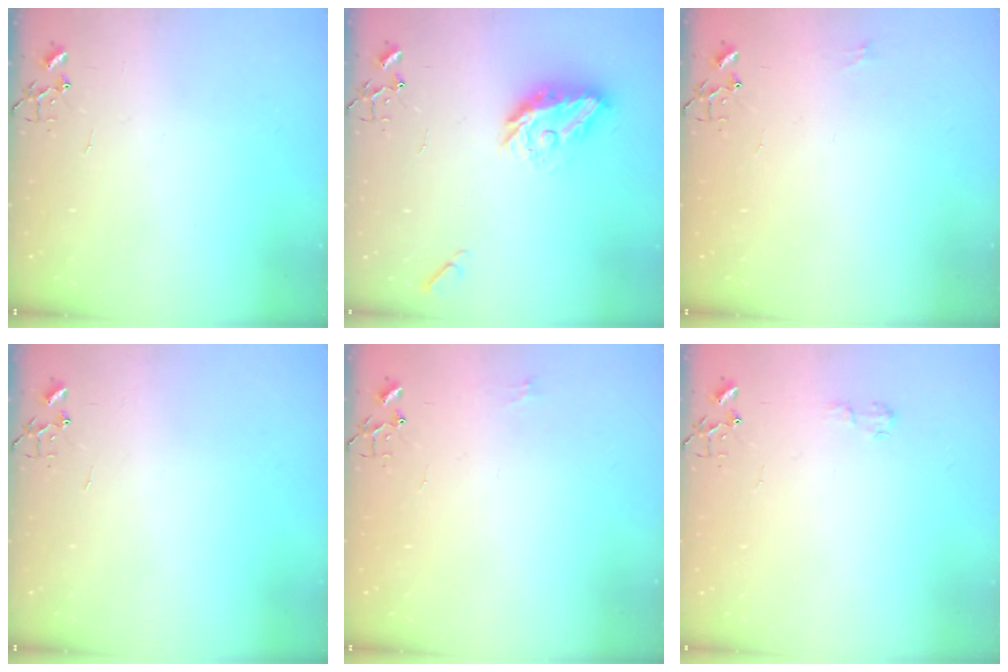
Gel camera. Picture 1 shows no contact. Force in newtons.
{"total": 11.3, "press": 11.3, "slide": 0.6}
{"total": 5.0, "press": 5.0, "slide": 0.7}
{"total": 0.0}
{"total": 5.0, "press": 5.0, "slide": 0.7}
{"total": 4.2, "press": 4.2, "slide": 0.5}